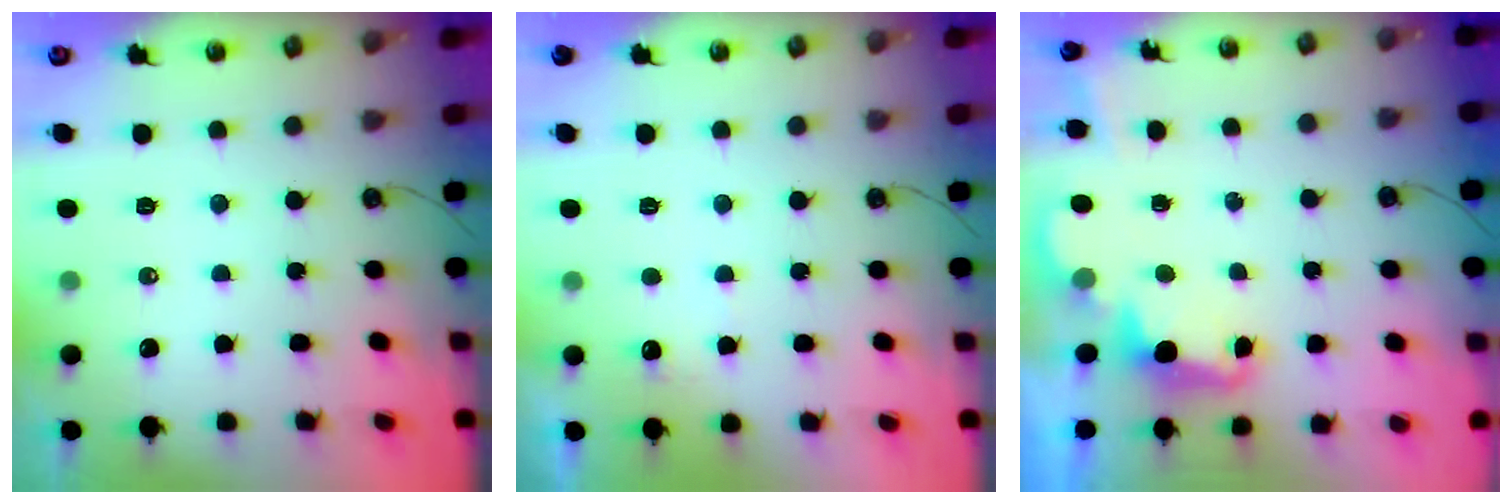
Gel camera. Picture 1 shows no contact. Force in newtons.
{"total": 4.2, "press": 4.0, "slide": 1.2}
{"total": 2.5, "press": 2.5, "slide": 0.6}